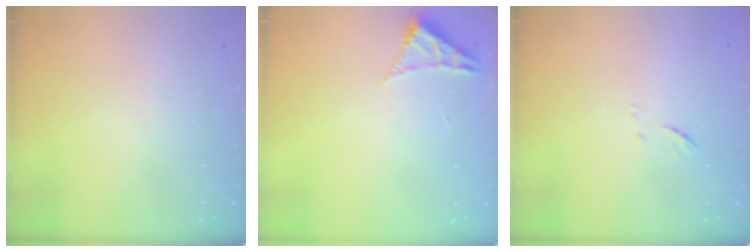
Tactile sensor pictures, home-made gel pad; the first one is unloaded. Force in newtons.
{"total": 2.3, "press": 2.3, "slide": 0.4}
{"total": 6.1, "press": 6.1, "slide": 0.3}